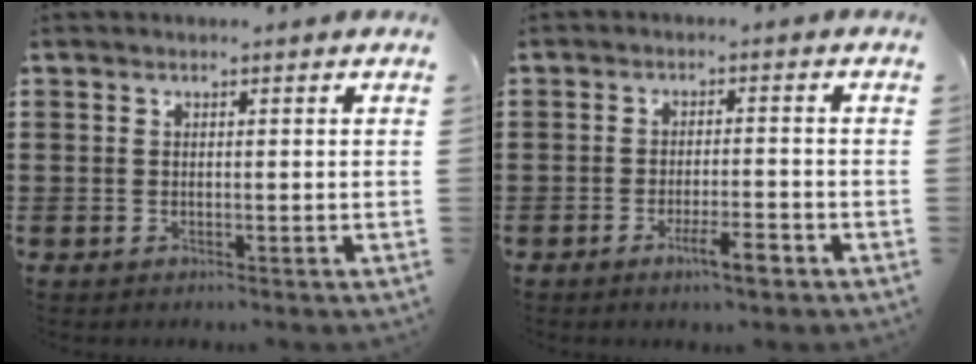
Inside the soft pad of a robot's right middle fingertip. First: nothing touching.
{"total": 4.8, "force": [-2.8, 1.1, 3.8], "torque": [-0.071, -0.004, -0.050]}